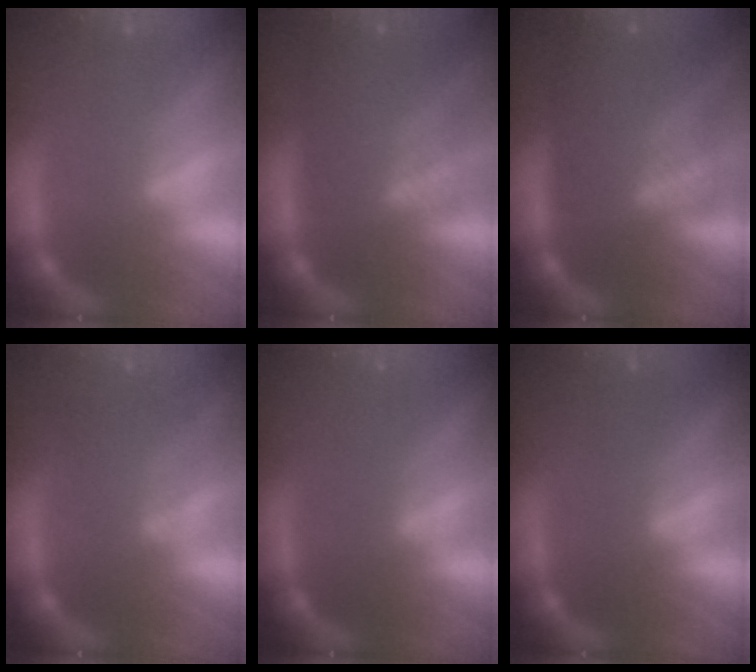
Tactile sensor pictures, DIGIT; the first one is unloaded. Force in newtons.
{"total": 8.5}
{"total": 9.5}
{"total": 3.0}
{"total": 0.0}
{"total": 1.0}